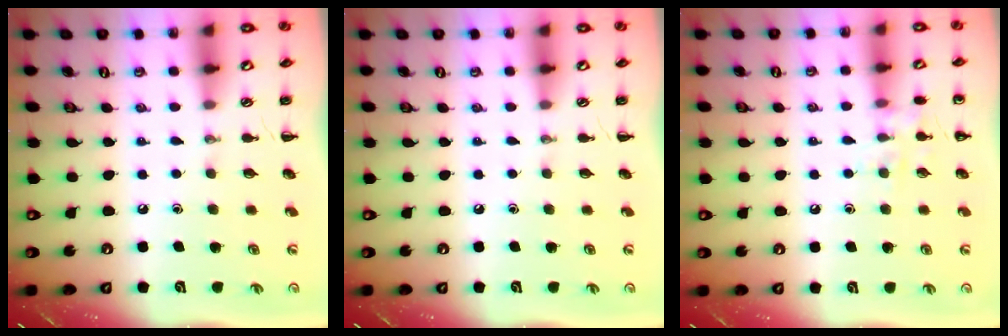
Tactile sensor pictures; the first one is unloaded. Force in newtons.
{"total": 0.0}
{"total": 8.0, "press": 7.8, "slide": 1.4}